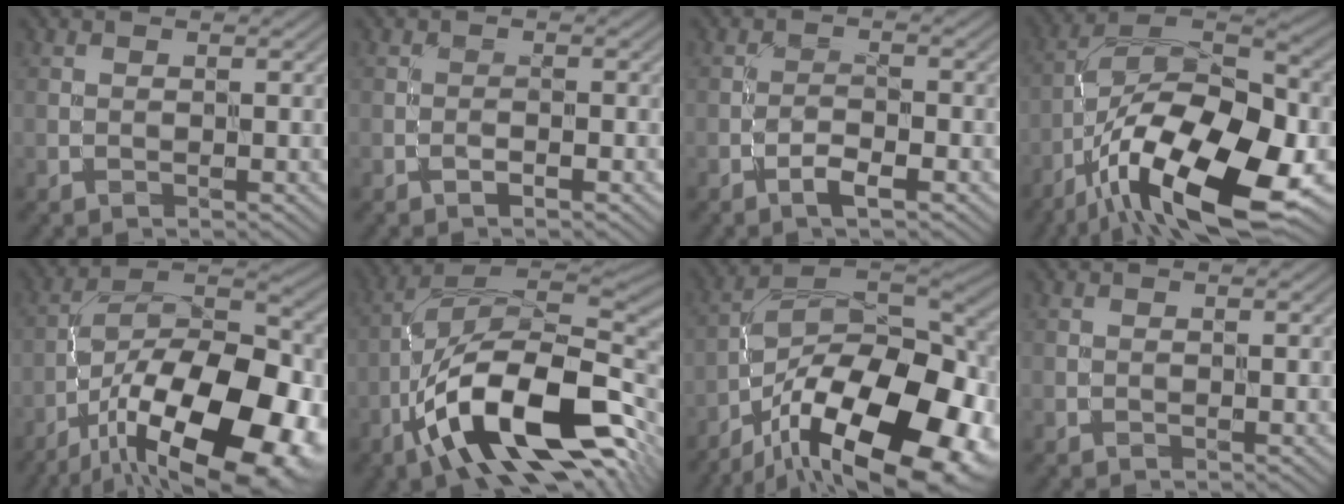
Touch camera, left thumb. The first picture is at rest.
{"total": 0.8, "force": [-0.6, 0.1, 0.5], "torque": [-0.007, 0.005, -0.011]}
{"total": 2.3, "force": [-1.6, 0.4, 1.6], "torque": [-0.031, 0.007, -0.033]}
{"total": 18.4, "force": [-8.5, 7.7, 14.3], "torque": [-0.258, -0.008, -0.161]}
{"total": 20.3, "force": [-10.6, 8.5, 15.1], "torque": [-0.230, -0.017, -0.171]}
{"total": 17.6, "force": [-7.9, 7.4, 13.9], "torque": [-0.225, 0.002, -0.151]}
{"total": 21.2, "force": [-12.5, 9.1, 14.5], "torque": [-0.219, -0.026, -0.187]}
{"total": 0.0}